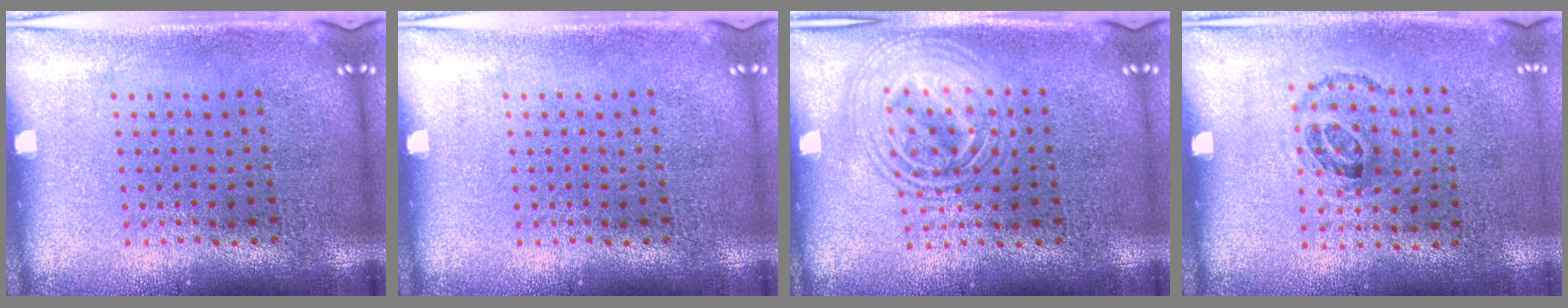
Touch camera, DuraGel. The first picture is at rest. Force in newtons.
{"total": 0.0}
{"total": 2.9, "press": 2.9, "slide": 0.4}
{"total": 1.0, "press": 0.7, "slide": 0.7}